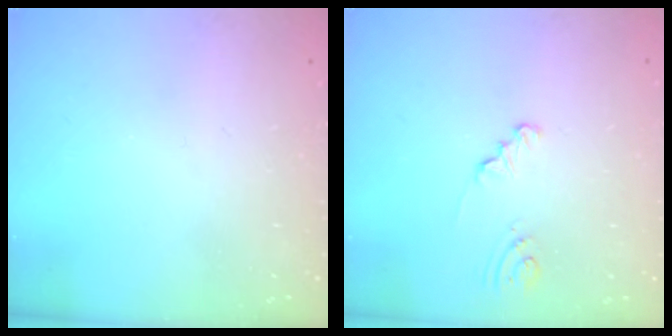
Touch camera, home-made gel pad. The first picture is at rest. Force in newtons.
{"total": 1.7, "press": 1.7, "slide": 0.2}